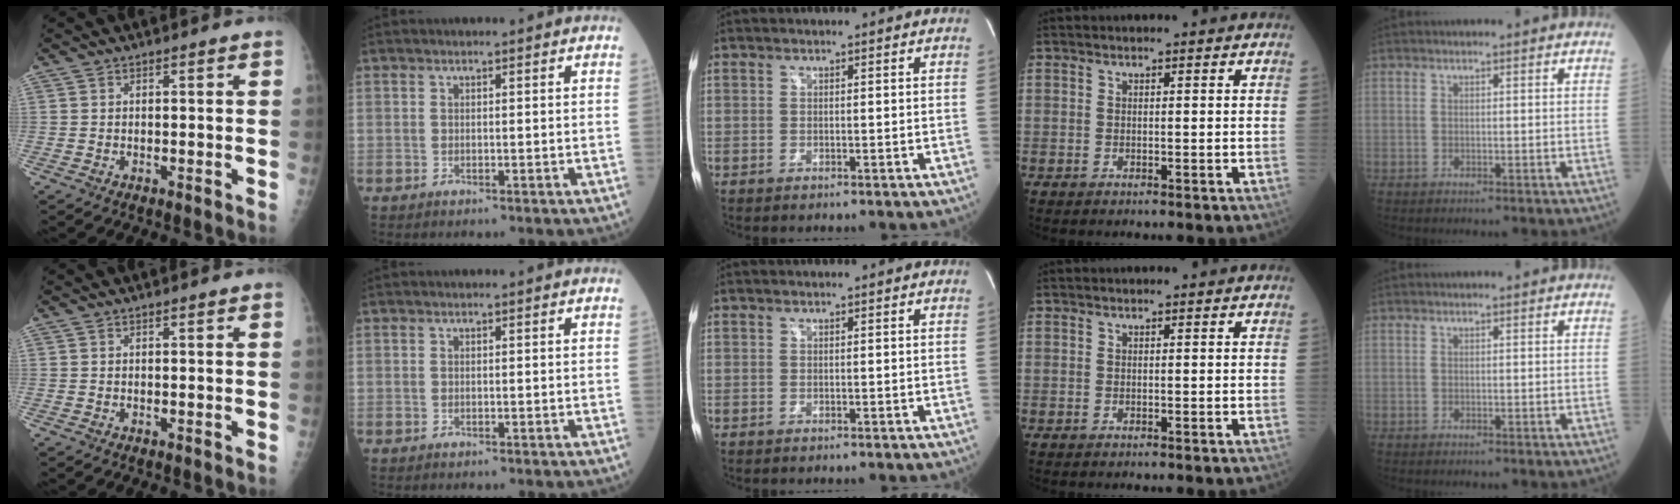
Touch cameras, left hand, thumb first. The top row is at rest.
{}